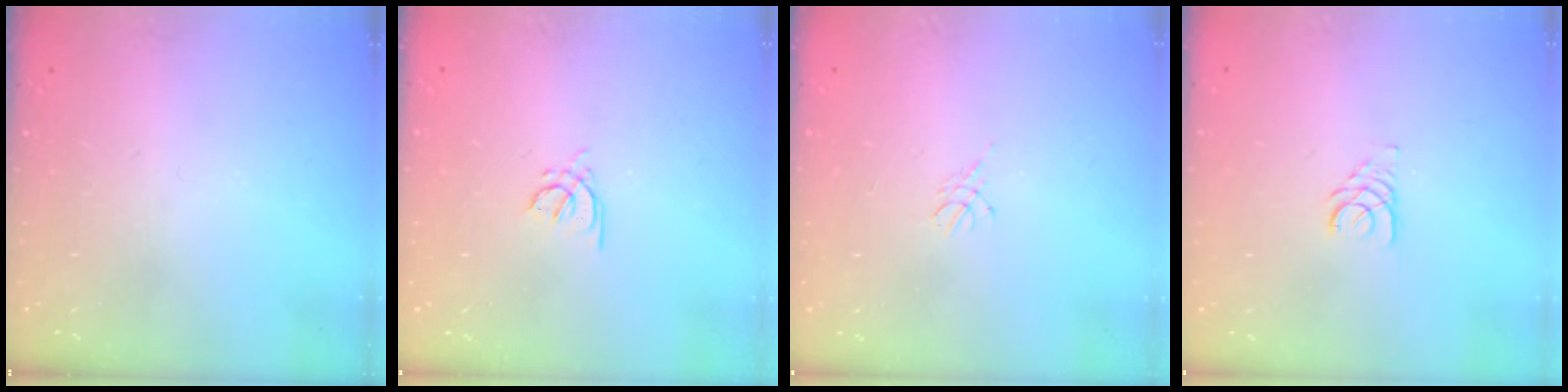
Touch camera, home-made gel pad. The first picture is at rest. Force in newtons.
{"total": 2.8, "press": 2.7, "slide": 0.8}
{"total": 3.0, "press": 2.9, "slide": 0.6}
{"total": 2.7, "press": 2.7, "slide": 0.2}